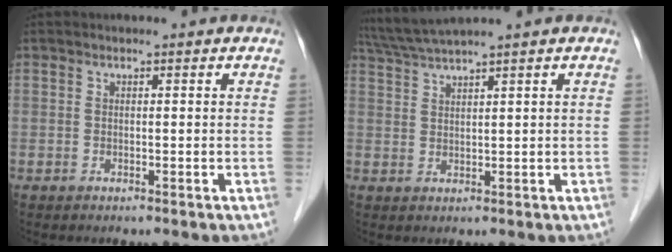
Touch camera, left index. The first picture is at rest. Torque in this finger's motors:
{"motor_torque": [0.28, -0.42, 0.02, 0.06]}